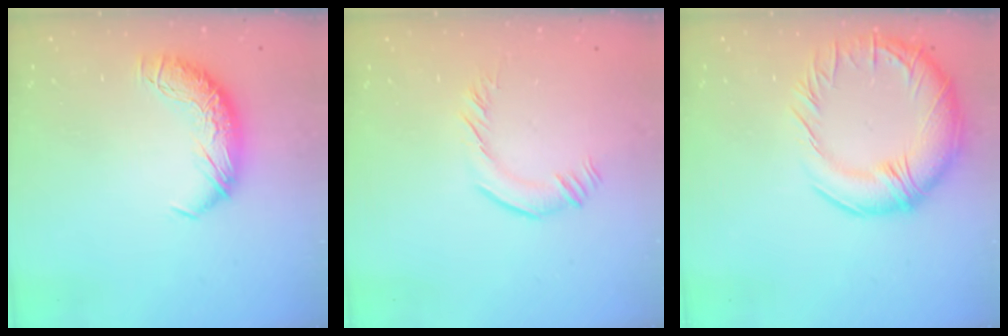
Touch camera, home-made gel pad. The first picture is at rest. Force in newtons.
{"total": 1.7, "press": 1.4, "slide": 0.8}
{"total": 8.1, "press": 7.8, "slide": 2.2}